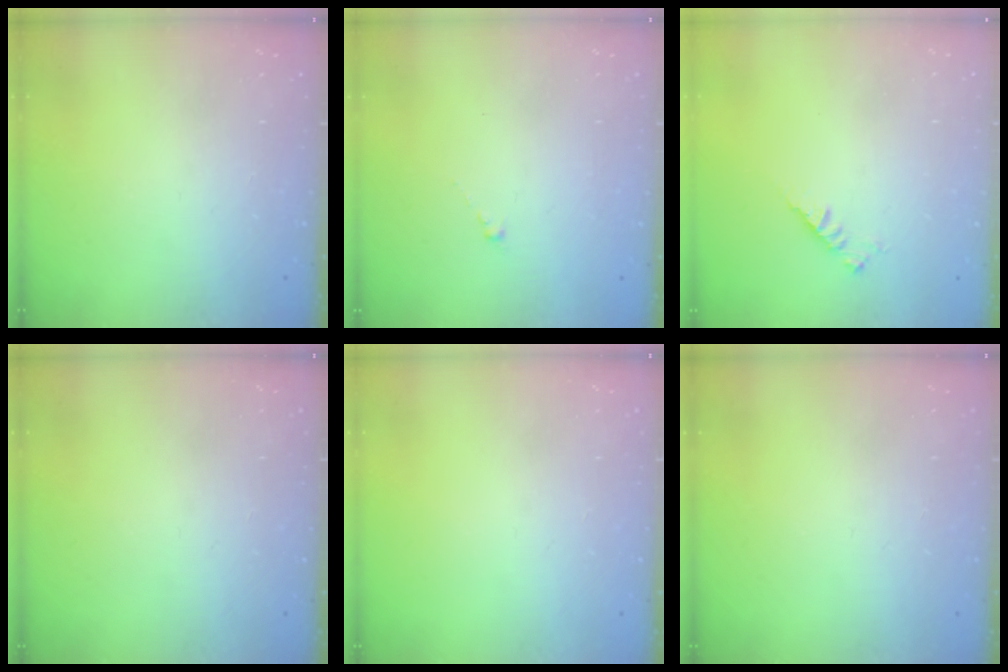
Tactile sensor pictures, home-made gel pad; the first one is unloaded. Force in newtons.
{"total": 0.0}
{"total": 2.9, "press": 2.8, "slide": 0.7}
{"total": 0.0}
{"total": 0.0}
{"total": 0.0}